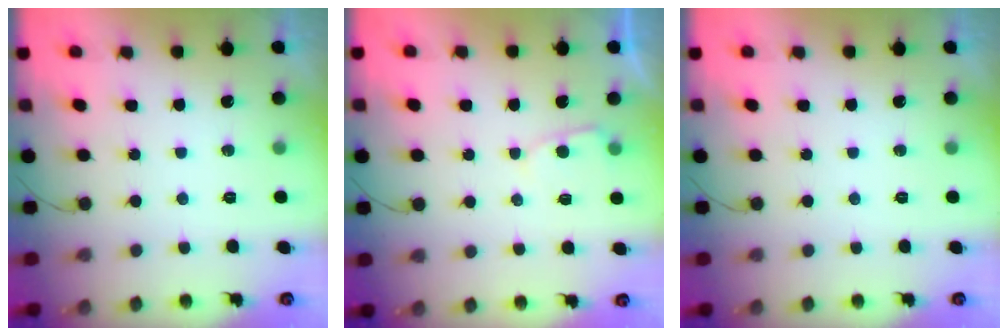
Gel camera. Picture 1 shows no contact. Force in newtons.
{"total": 3.0, "press": 2.9, "slide": 0.3}
{"total": 0.0}